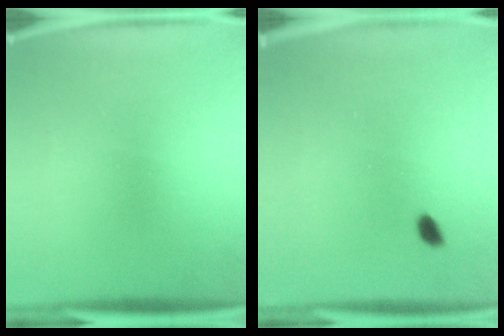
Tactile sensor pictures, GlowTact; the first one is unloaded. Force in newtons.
{"total": 1.4}